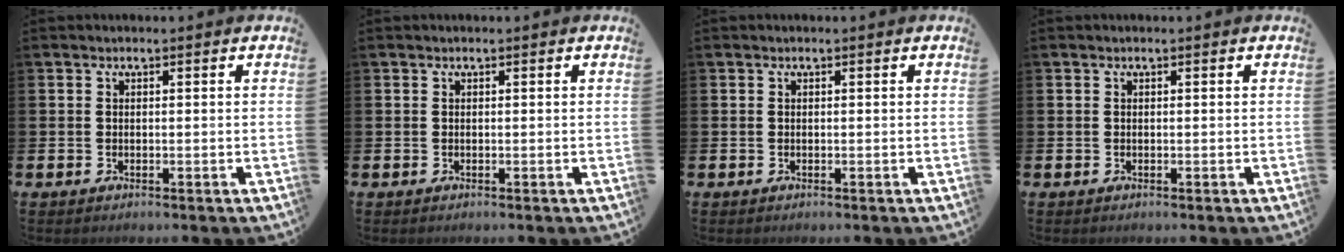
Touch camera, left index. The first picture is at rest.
{"total": 0.0}
{"total": 0.0}
{"total": 0.0}